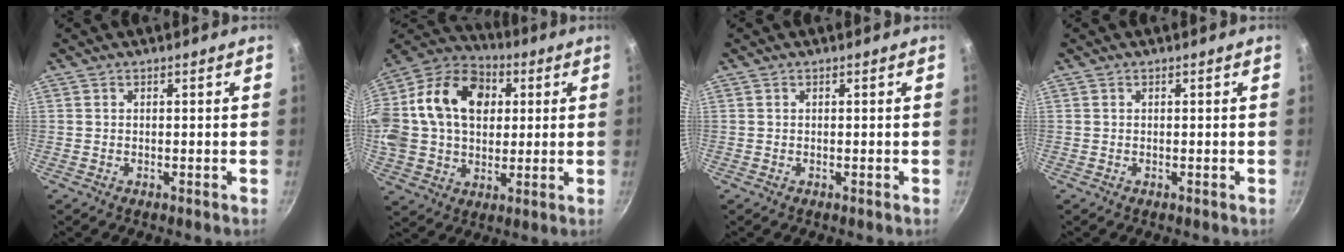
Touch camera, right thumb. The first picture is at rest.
{"total": 25.7, "force": [4.9, 18.6, 17.0], "torque": [-0.314, 0.033, 0.076]}
{"total": 0.0}
{"total": 0.0}